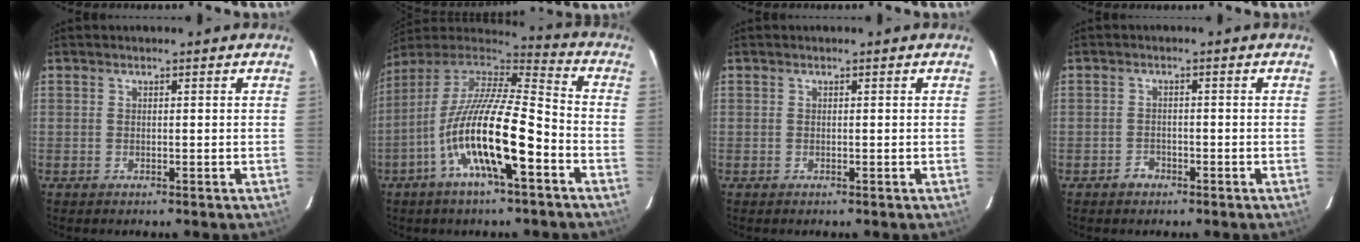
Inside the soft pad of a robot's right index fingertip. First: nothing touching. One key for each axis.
{"total": 18.8, "fx": -7.6, "fy": 4.1, "fz": 16.6, "tx": -0.302, "ty": -0.023, "tz": -0.149}
{"total": 0.0}
{"total": 2.2, "fx": -1.5, "fy": 1.7, "fz": 0.2, "tx": -0.007, "ty": 0.006, "tz": -0.024}